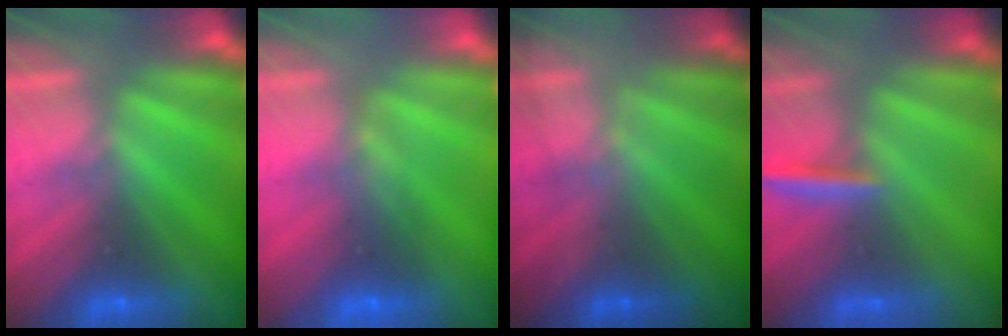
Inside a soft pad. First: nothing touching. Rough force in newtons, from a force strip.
{"total": 1.6}
{"total": 1.3}
{"total": 2.8}